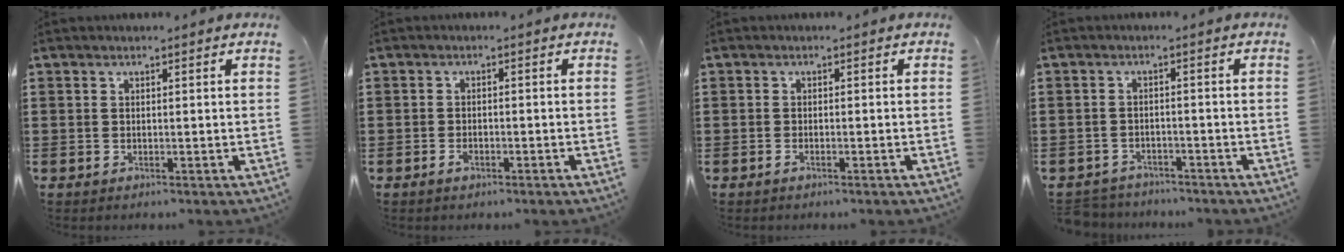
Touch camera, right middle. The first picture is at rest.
{"total": 1.6, "force": [-1.0, 0.6, 1.1], "torque": [-0.030, -0.004, -0.021]}
{"total": 0.8, "force": [-0.5, 0.1, 0.6], "torque": [-0.013, -0.003, -0.009]}
{"total": 2.6, "force": [-2.6, 0.5, -0.3], "torque": [-0.004, 0.000, -0.058]}